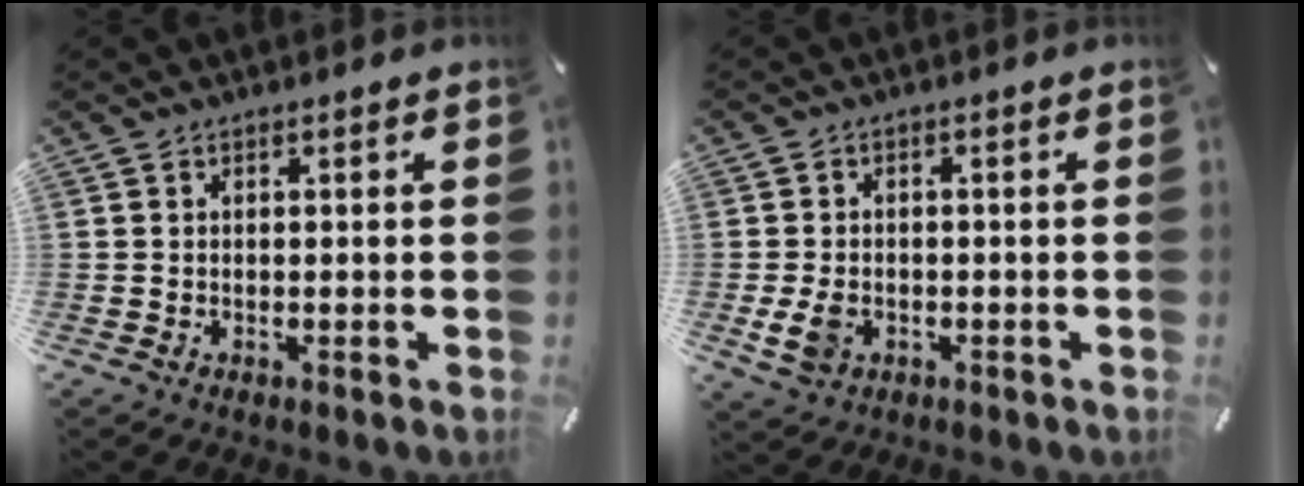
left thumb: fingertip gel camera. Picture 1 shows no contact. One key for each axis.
{"total": 4.5, "fx": -1.2, "fy": 3.5, "fz": 2.7, "tx": -0.065, "ty": 0.000, "tz": -0.022}